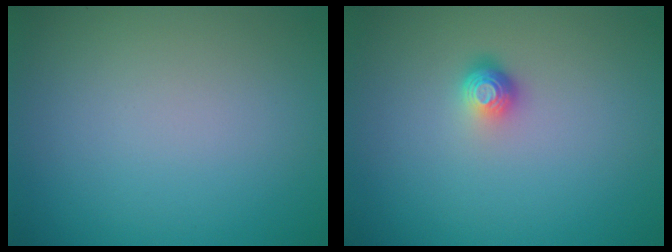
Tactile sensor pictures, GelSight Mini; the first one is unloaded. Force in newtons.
{"total": 1.8, "press": 1.2, "slide": 1.3}